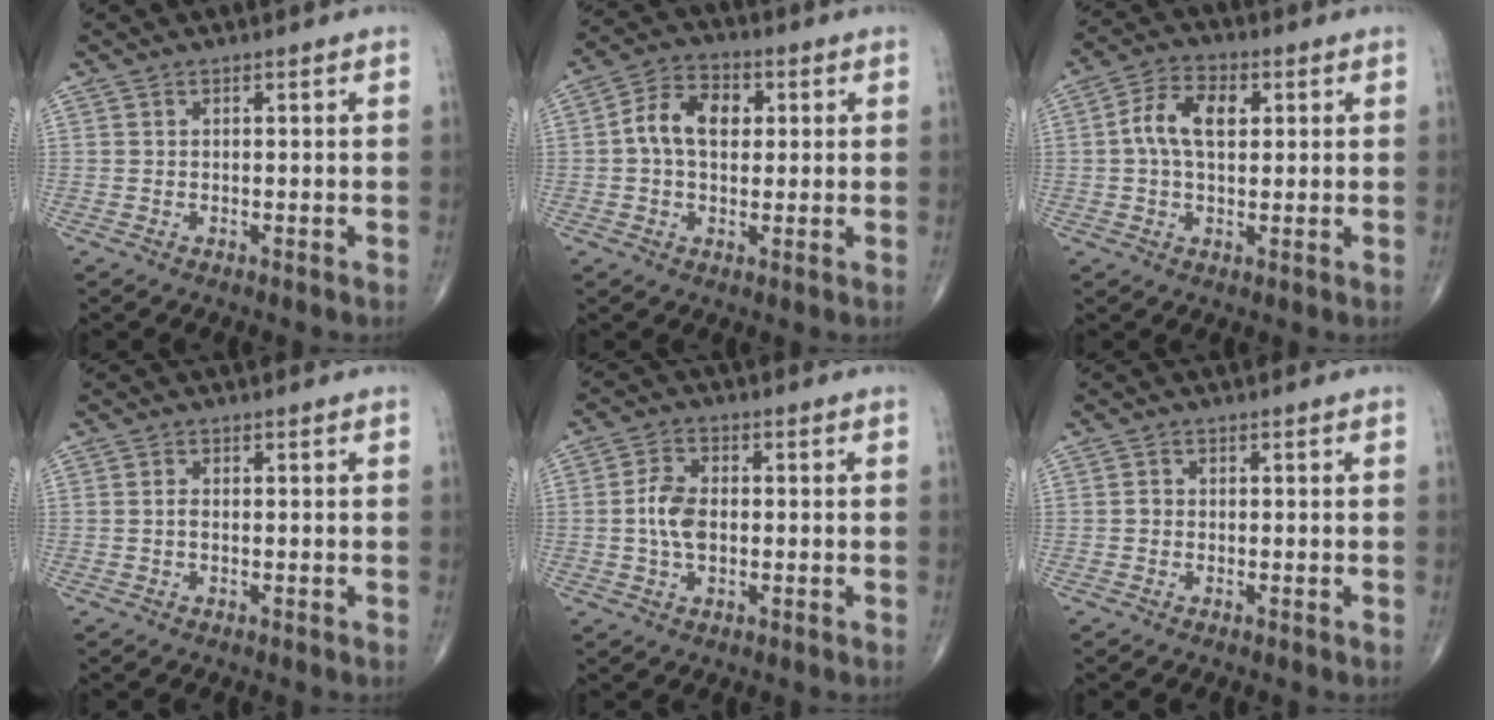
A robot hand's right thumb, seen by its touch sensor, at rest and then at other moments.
{"total": 8.9, "force": [1.1, 6.0, 6.4], "torque": [-0.099, 0.020, 0.011]}
{"total": 8.2, "force": [1.3, 4.9, 6.5], "torque": [-0.114, 0.016, 0.018]}
{"total": 1.1, "force": [-0.1, 0.6, 0.9], "torque": [-0.018, 0.001, -0.002]}
{"total": 6.2, "force": [-0.3, 3.8, 4.9], "torque": [-0.096, 0.009, -0.009]}
{"total": 0.9, "force": [-0.2, 0.8, 0.4], "torque": [-0.002, 0.003, -0.007]}